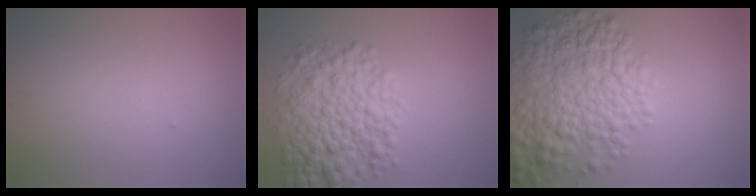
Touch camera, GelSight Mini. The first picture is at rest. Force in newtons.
{"total": 6.7, "press": 6.7, "slide": 0.1}
{"total": 8.1, "press": 8.1, "slide": 0.4}